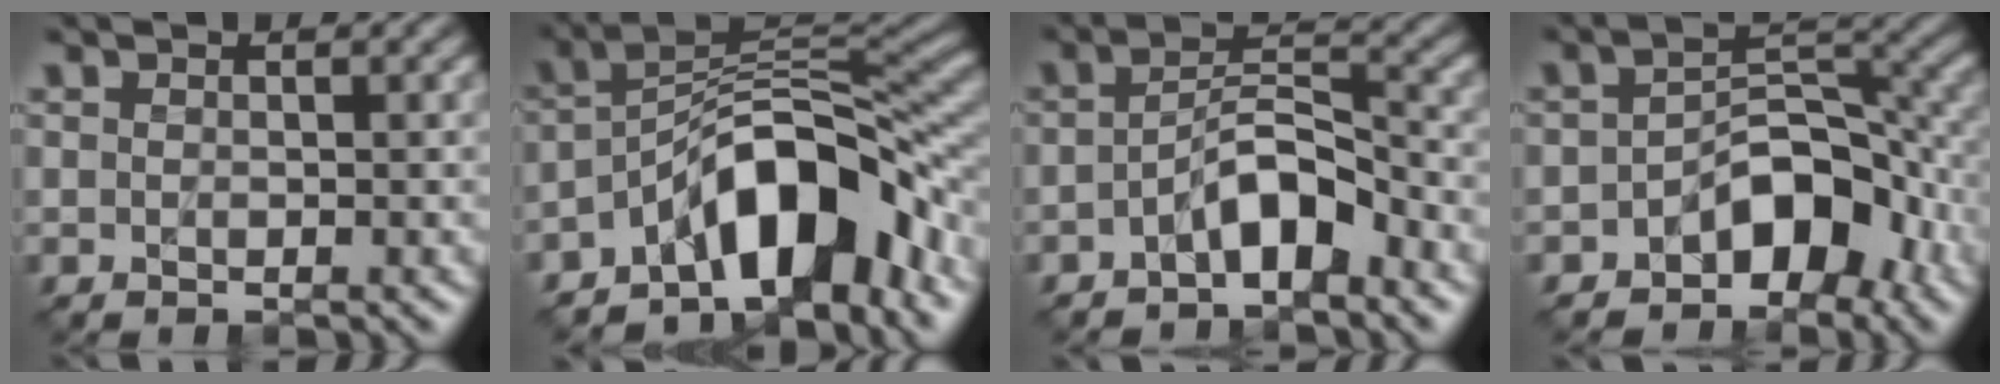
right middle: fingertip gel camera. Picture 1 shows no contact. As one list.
[{"total": 9.9, "force": [-5.6, 3.8, 7.2], "torque": [-0.087, 0.019, -0.109]}, {"total": 4.2, "force": [-2.3, 1.5, 3.1], "torque": [-0.051, 0.014, -0.045]}, {"total": 6.1, "force": [-3.3, 3.4, 3.9], "torque": [-0.040, 0.007, -0.061]}]